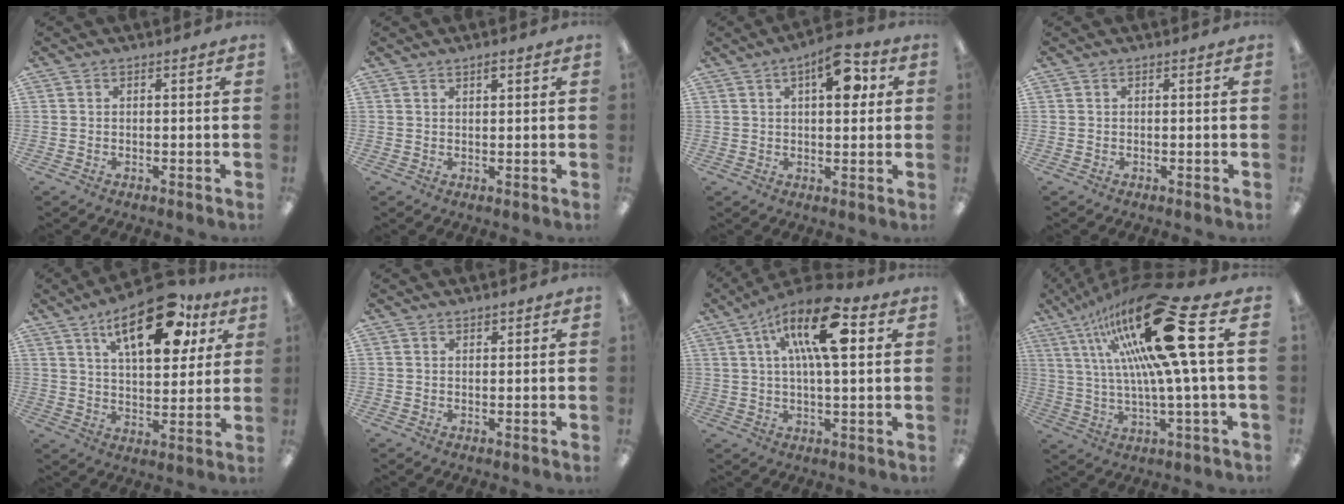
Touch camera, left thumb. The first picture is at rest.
{"total": 1.4, "force": [1.1, 0.4, 0.7], "torque": [-0.008, -0.005, 0.019]}
{"total": 10.3, "force": [4.1, 4.7, 8.3], "torque": [-0.106, -0.013, 0.062]}
{"total": 0.0}
{"total": 19.9, "force": [10.6, 9.1, 14.2], "torque": [-0.208, -0.037, 0.170]}
{"total": 1.0, "force": [0.9, 0.4, 0.1], "torque": [0.007, -0.005, 0.017]}
{"total": 16.6, "force": [6.1, 6.3, 14.1], "torque": [-0.232, -0.009, 0.098]}
{"total": 27.2, "force": [10.7, 5.3, 24.5], "torque": [-0.437, -0.063, 0.157]}